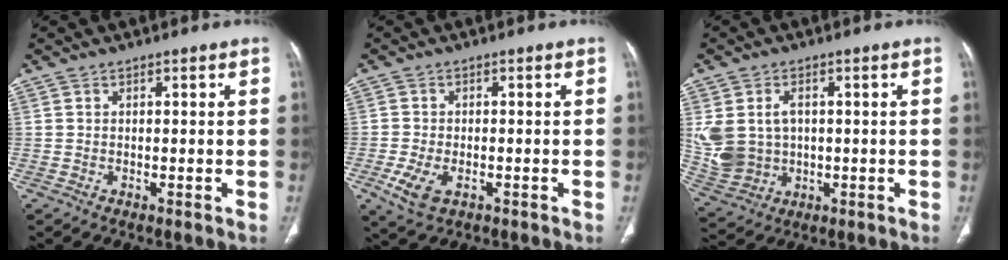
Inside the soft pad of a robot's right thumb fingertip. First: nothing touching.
{"total": 5.5, "force": [-2.0, 3.1, 4.0], "torque": [-0.089, -0.006, -0.030]}
{"total": 11.1, "force": [0.9, 8.6, 6.9], "torque": [-0.140, 0.006, 0.039]}